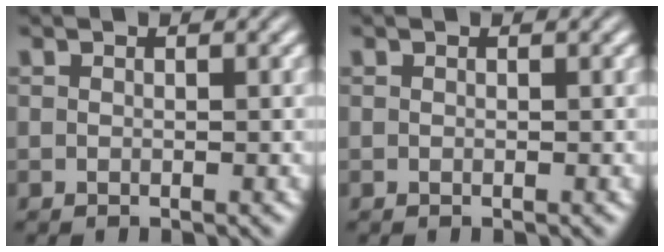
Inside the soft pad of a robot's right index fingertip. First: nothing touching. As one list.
[{"total": 0.0}]